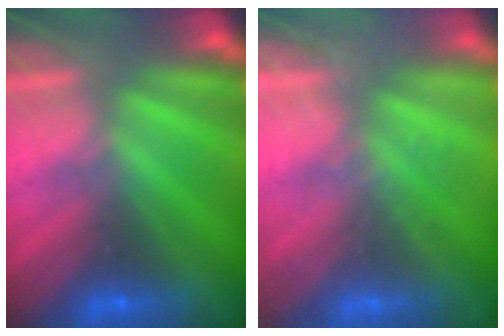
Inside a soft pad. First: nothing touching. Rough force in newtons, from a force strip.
{"total": 1.8}